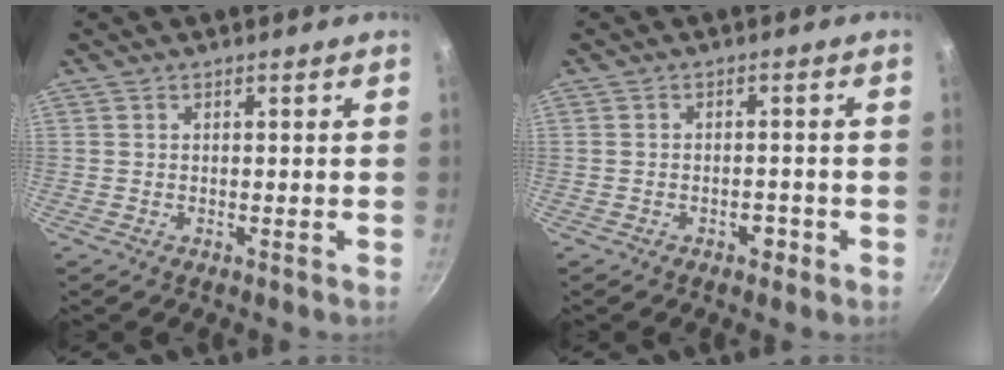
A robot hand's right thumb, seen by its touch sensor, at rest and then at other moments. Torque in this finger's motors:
{"motor_torque": [0.64, 0.48, 0.51, -0.24, 0.01]}